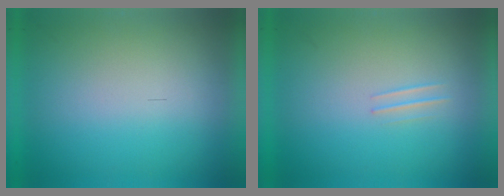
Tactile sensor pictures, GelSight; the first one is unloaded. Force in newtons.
{"total": 1.1}